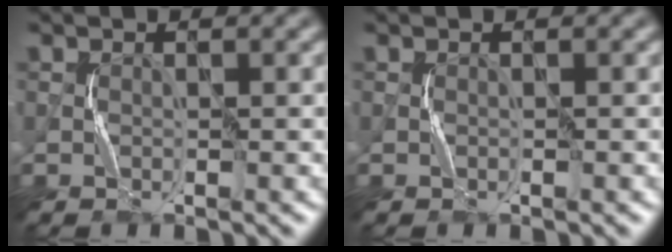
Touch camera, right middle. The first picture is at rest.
{"total": 0.0}